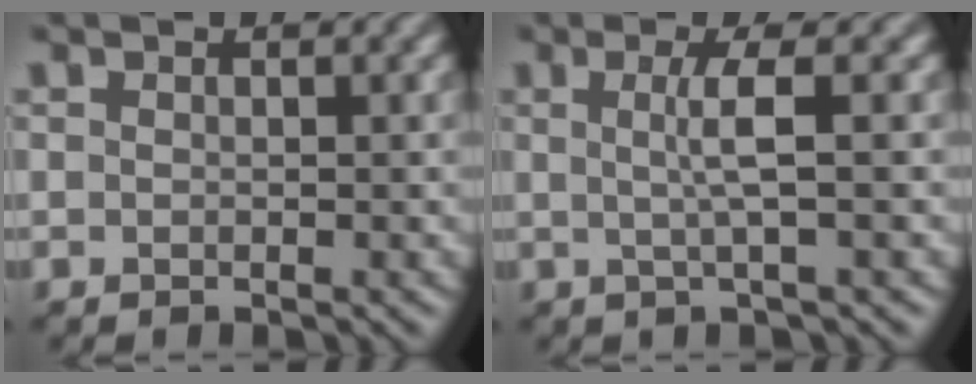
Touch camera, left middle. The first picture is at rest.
{"total": 3.0, "force": [0.3, 0.4, 2.9], "torque": [-0.057, 0.002, 0.002]}